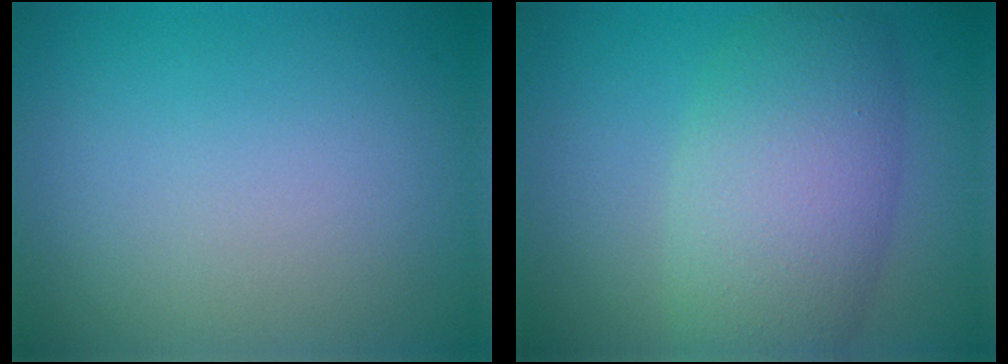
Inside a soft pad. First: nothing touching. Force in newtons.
{"total": 7.3, "press": 7.3, "slide": 0.5}